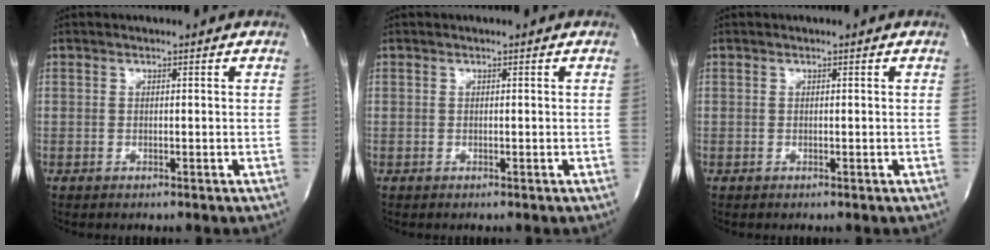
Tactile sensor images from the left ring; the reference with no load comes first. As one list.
[{"total": 0.0}, {"total": 0.0}]